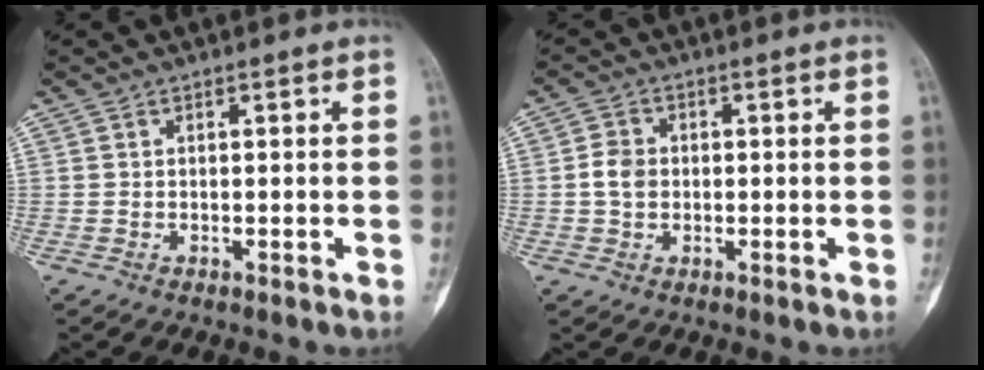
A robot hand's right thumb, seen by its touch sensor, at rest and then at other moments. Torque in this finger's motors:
{"motor_torque": [0.77, 0.33, 0.38, -0.38, 0.09]}